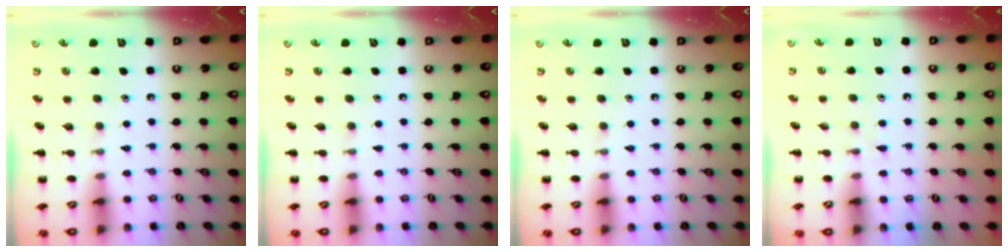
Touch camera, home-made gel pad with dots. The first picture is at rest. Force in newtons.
{"total": 0.0}
{"total": 0.0}
{"total": 2.4, "press": 2.3, "slide": 1.0}